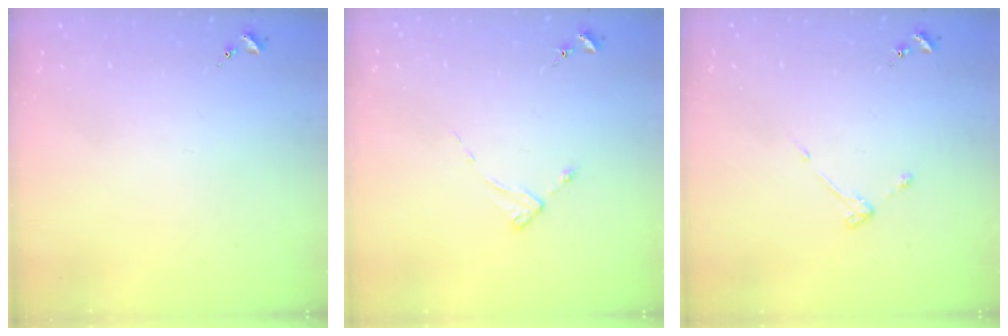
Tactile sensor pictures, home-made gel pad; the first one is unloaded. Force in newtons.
{"total": 2.3, "press": 2.3, "slide": 0.3}
{"total": 3.0, "press": 3.0, "slide": 0.4}